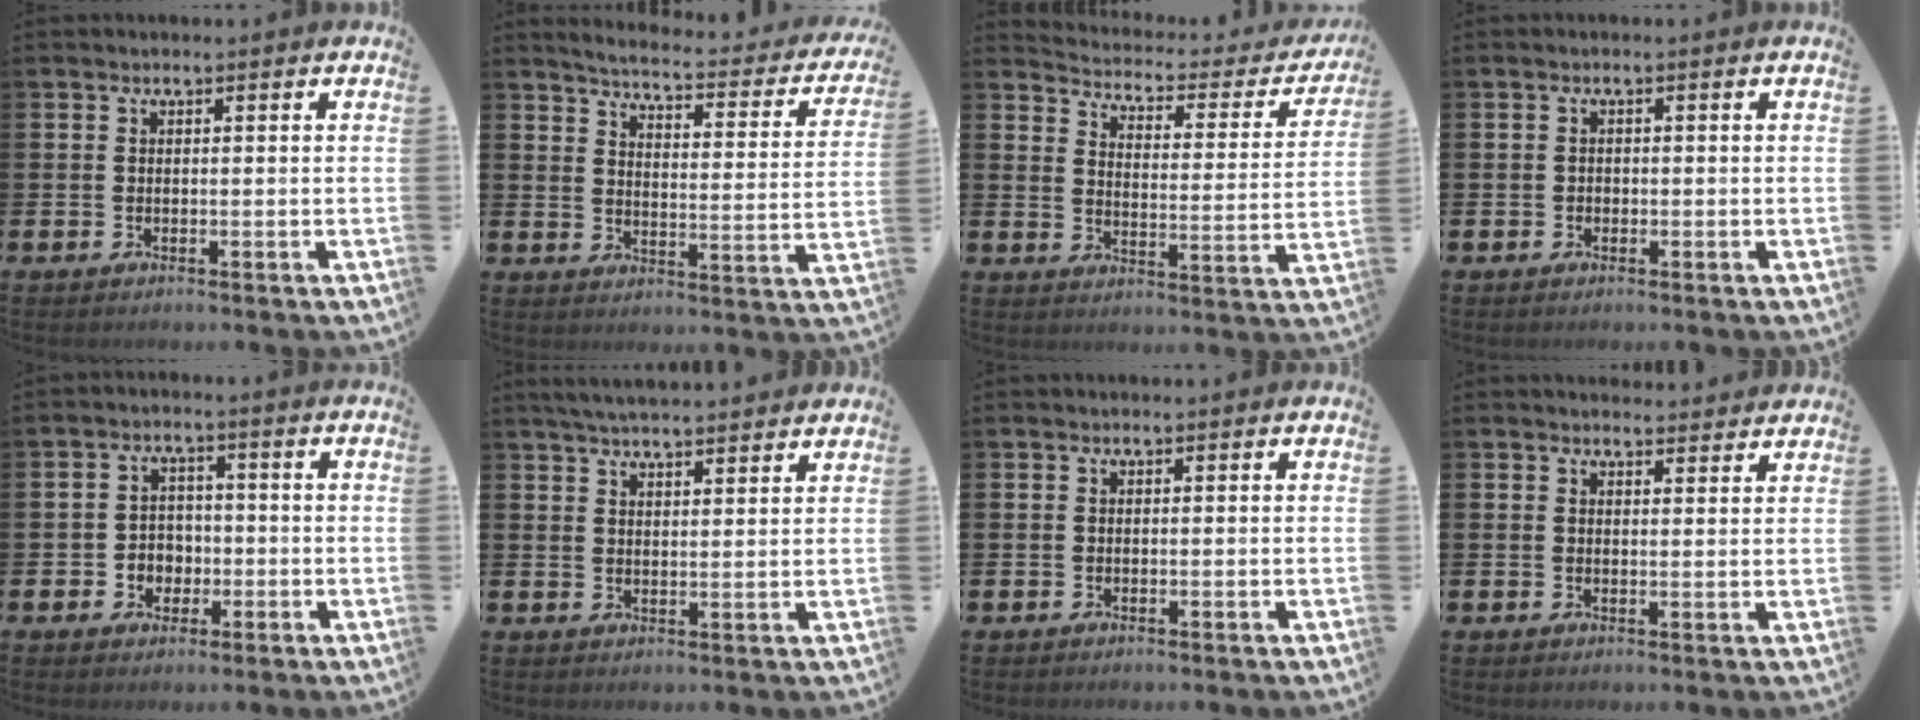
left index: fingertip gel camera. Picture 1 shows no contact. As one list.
[{"total": 3.7, "force": [3.4, 0.2, 1.4], "torque": [-0.043, -0.040, 0.047]}, {"total": 3.9, "force": [3.6, 1.3, 0.8], "torque": [-0.037, -0.039, 0.051]}, {"total": 0.7, "force": [-0.2, 0.6, 0.1], "torque": [-0.010, 0.008, -0.005]}, {"total": 3.2, "force": [-0.8, 3.0, 0.8], "torque": [-0.017, -0.001, -0.025]}, {"total": 4.3, "force": [4.2, 0.2, 0.8], "torque": [-0.025, -0.016, 0.076]}, {"total": 0.0}, {"total": 2.2, "force": [2.2, 0.4, -0.1], "torque": [0.007, -0.016, 0.038]}]